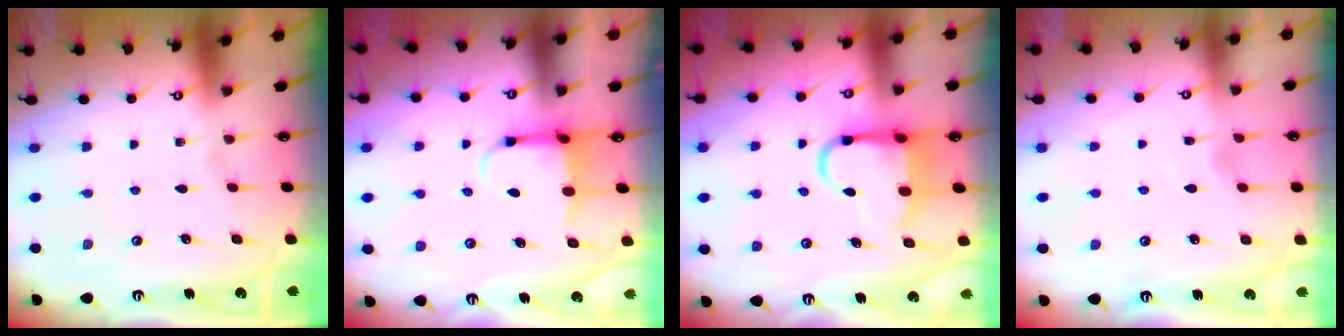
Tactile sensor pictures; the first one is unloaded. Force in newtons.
{"total": 4.0, "press": 3.8, "slide": 1.0}
{"total": 9.8, "press": 9.7, "slide": 1.7}
{"total": 3.0, "press": 2.9, "slide": 0.4}